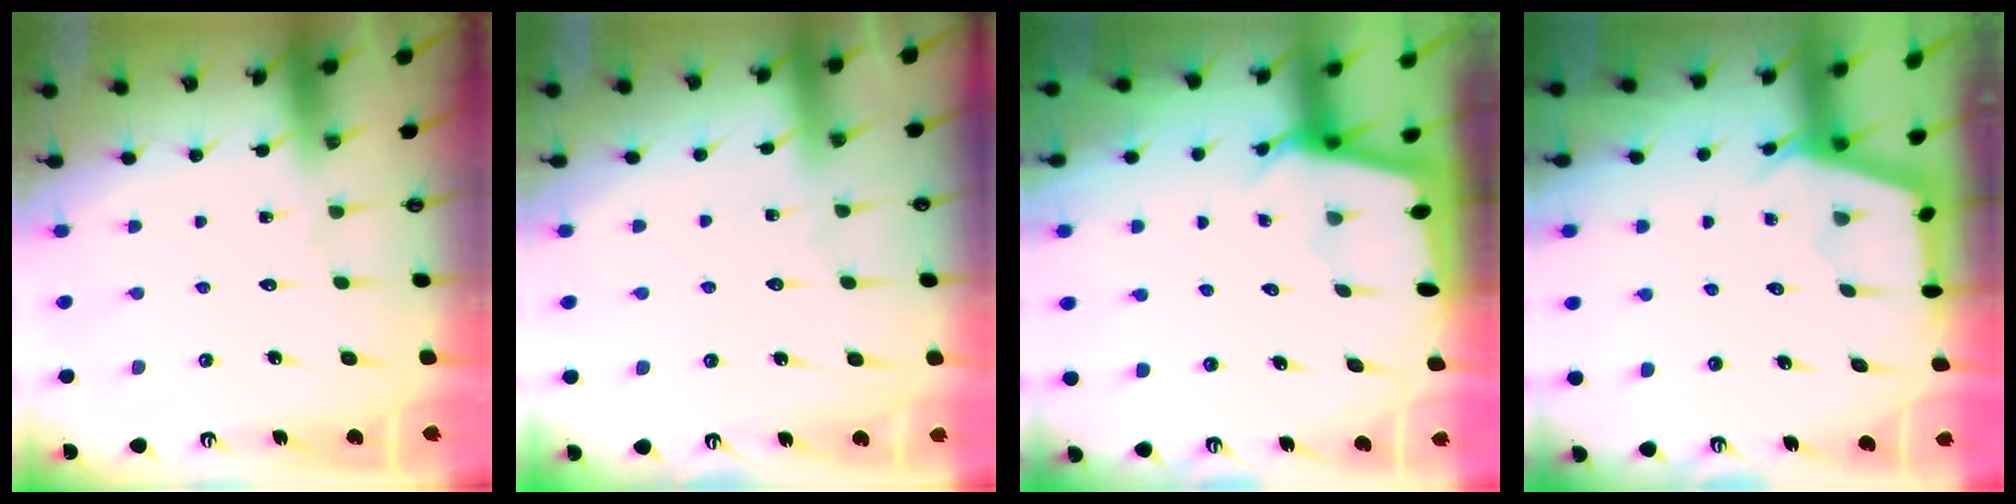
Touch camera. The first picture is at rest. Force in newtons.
{"total": 3.6, "press": 3.5, "slide": 0.6}
{"total": 2.3, "press": 2.3, "slide": 0.3}
{"total": 2.9, "press": 2.8, "slide": 0.3}